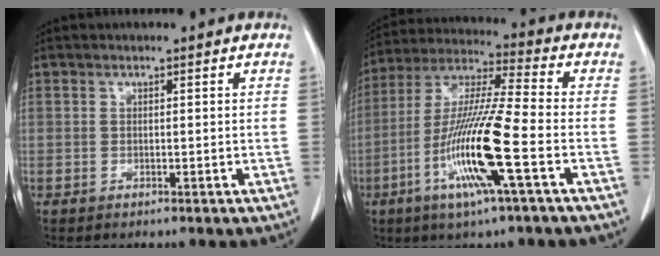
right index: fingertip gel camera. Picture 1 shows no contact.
{"total": 15.2, "force": [-5.2, -0.2, 14.3], "torque": [-0.291, -0.014, -0.105]}